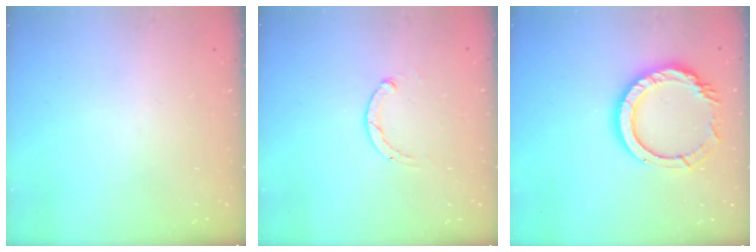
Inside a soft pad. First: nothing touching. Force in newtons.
{"total": 1.8, "press": 1.7, "slide": 0.5}
{"total": 13.2, "press": 13.1, "slide": 1.1}